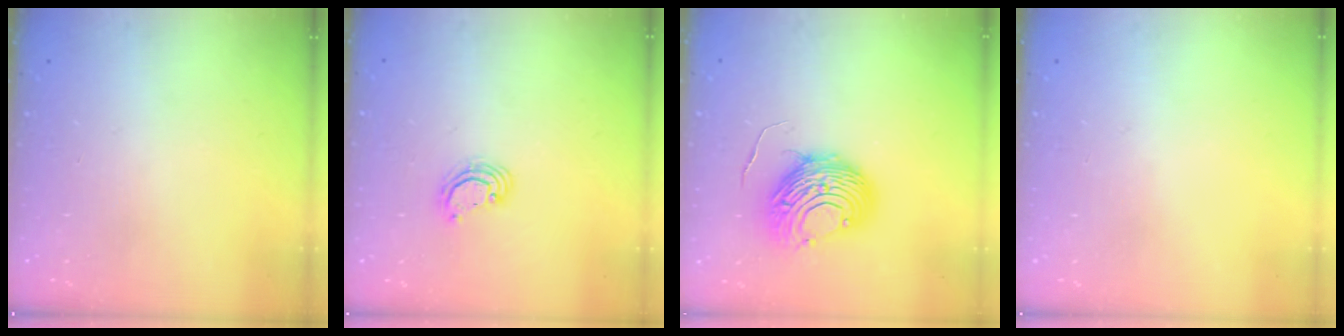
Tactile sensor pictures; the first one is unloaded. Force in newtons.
{"total": 3.0, "press": 3.0, "slide": 0.3}
{"total": 11.0, "press": 11.0, "slide": 1.0}
{"total": 0.0}